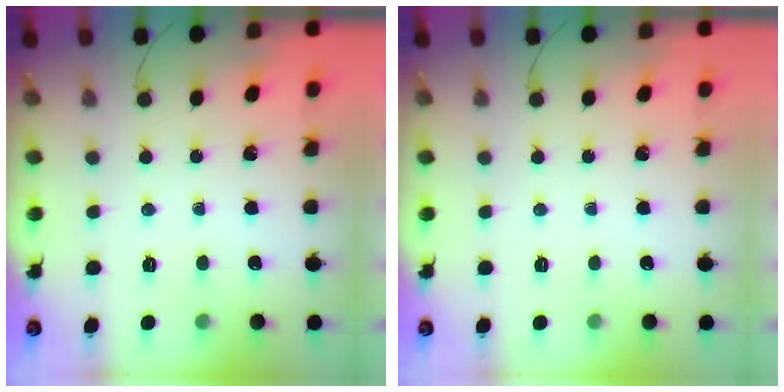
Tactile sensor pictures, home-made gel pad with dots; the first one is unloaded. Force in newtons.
{"total": 0.0}